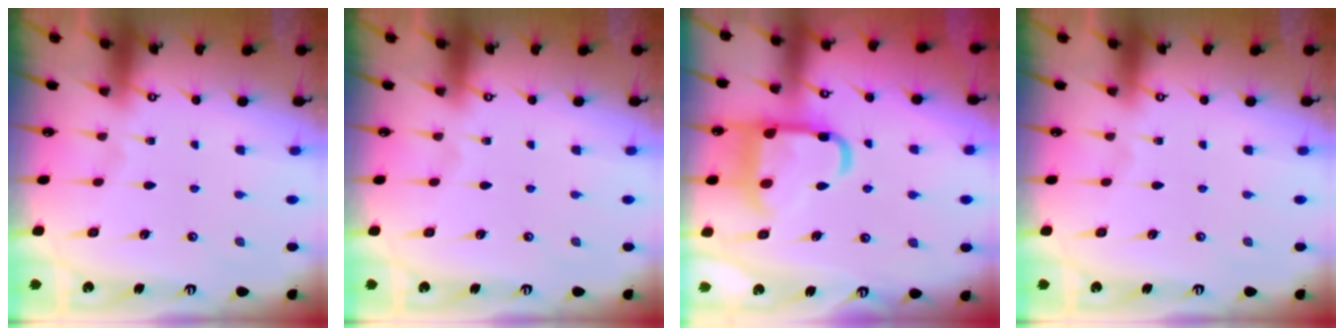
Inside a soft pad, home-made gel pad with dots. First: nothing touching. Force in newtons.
{"total": 0.0}
{"total": 17.1, "press": 17.0, "slide": 1.3}
{"total": 0.0}